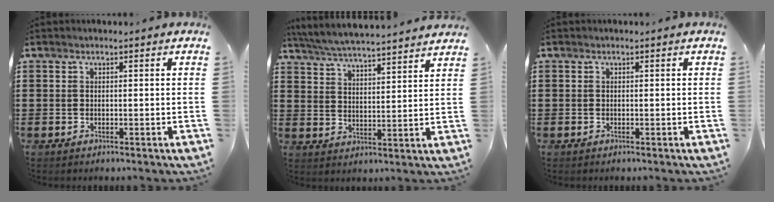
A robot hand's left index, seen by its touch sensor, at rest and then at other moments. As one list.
[{"total": 5.3, "force": [5.2, -0.5, 1.2], "torque": [-0.047, -0.036, 0.087]}, {"total": 0.0}]